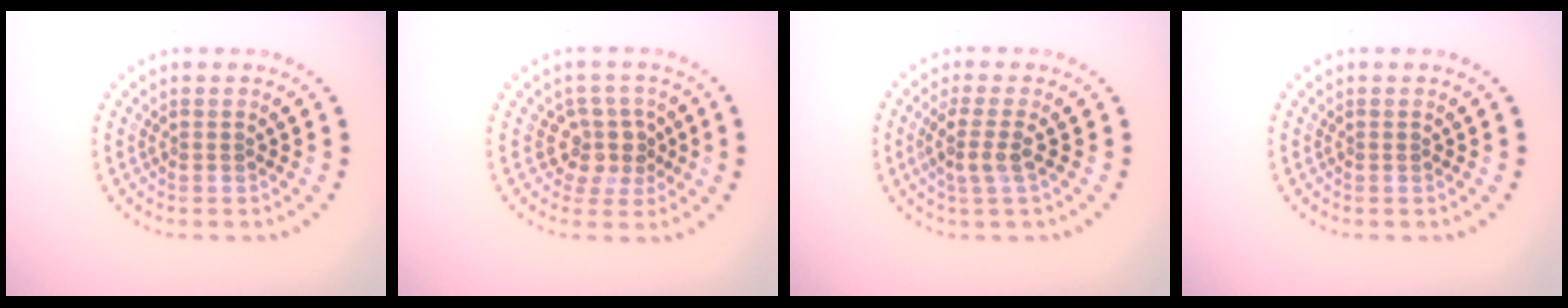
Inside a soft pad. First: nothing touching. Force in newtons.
{"total": 2.9, "press": 2.4, "slide": 1.7}
{"total": 2.5, "press": 1.9, "slide": 1.6}
{"total": 0.0}